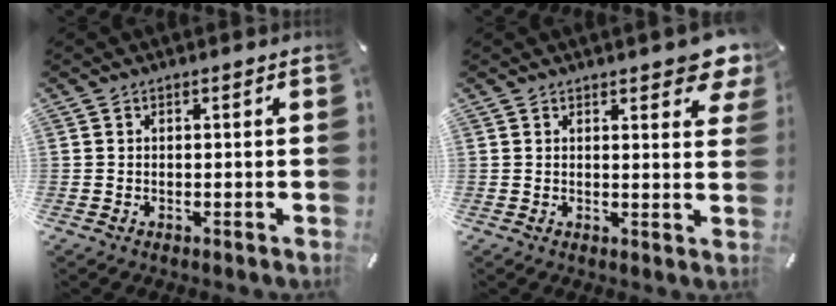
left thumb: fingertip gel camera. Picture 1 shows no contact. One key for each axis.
{"total": 5.9, "fx": 4.5, "fy": 1.9, "fz": 3.2, "tx": -0.035, "ty": -0.029, "tz": 0.076}